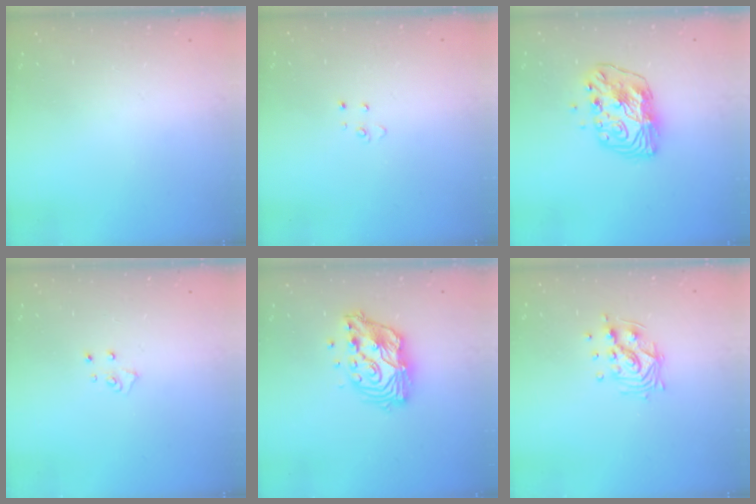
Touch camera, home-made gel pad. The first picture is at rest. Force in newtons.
{"total": 2.6, "press": 2.6, "slide": 0.2}
{"total": 11.4, "press": 11.4, "slide": 0.8}
{"total": 5.1, "press": 5.1, "slide": 0.4}
{"total": 13.0, "press": 13.0, "slide": 1.1}
{"total": 10.6, "press": 10.6, "slide": 0.5}